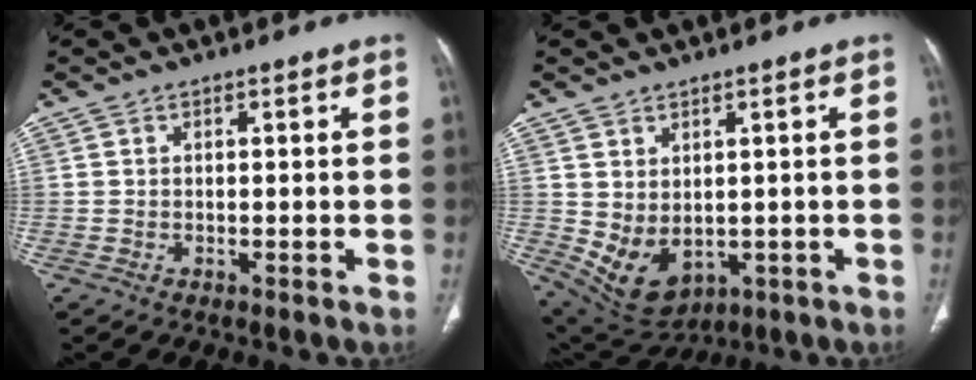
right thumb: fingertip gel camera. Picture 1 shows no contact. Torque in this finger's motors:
{"motor_torque": [-0.39, 0.48, -0.26, 0.10, 0.29]}